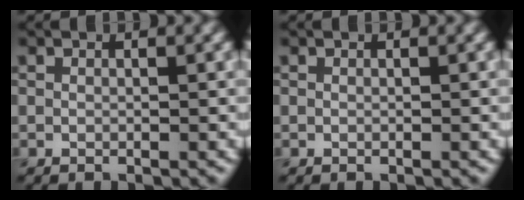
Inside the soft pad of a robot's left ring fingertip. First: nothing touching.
{"total": 0.0}